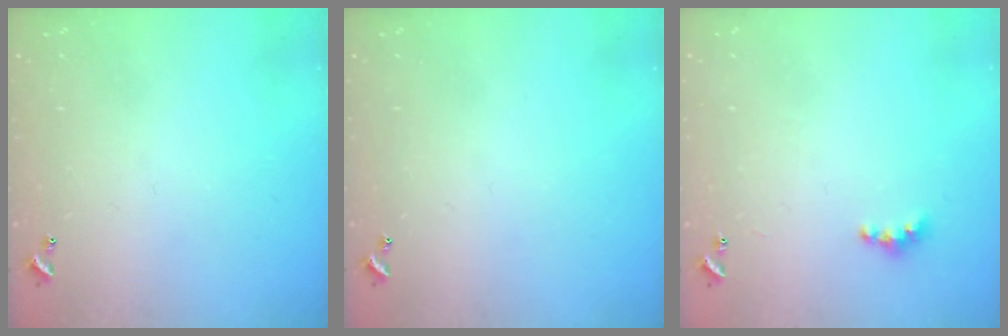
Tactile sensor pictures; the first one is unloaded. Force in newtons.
{"total": 0.0}
{"total": 4.2, "press": 4.2, "slide": 0.6}